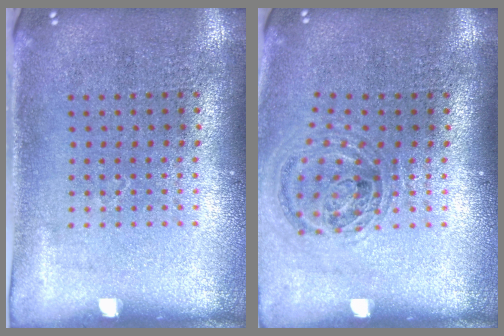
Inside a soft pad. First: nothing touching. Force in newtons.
{"total": 1.1, "press": 1.0, "slide": 0.3}